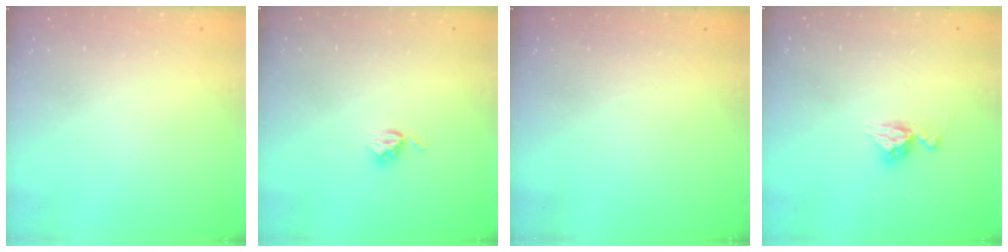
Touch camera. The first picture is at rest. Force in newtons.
{"total": 3.6, "press": 3.6, "slide": 0.4}
{"total": 0.0}
{"total": 8.5, "press": 8.4, "slide": 0.8}